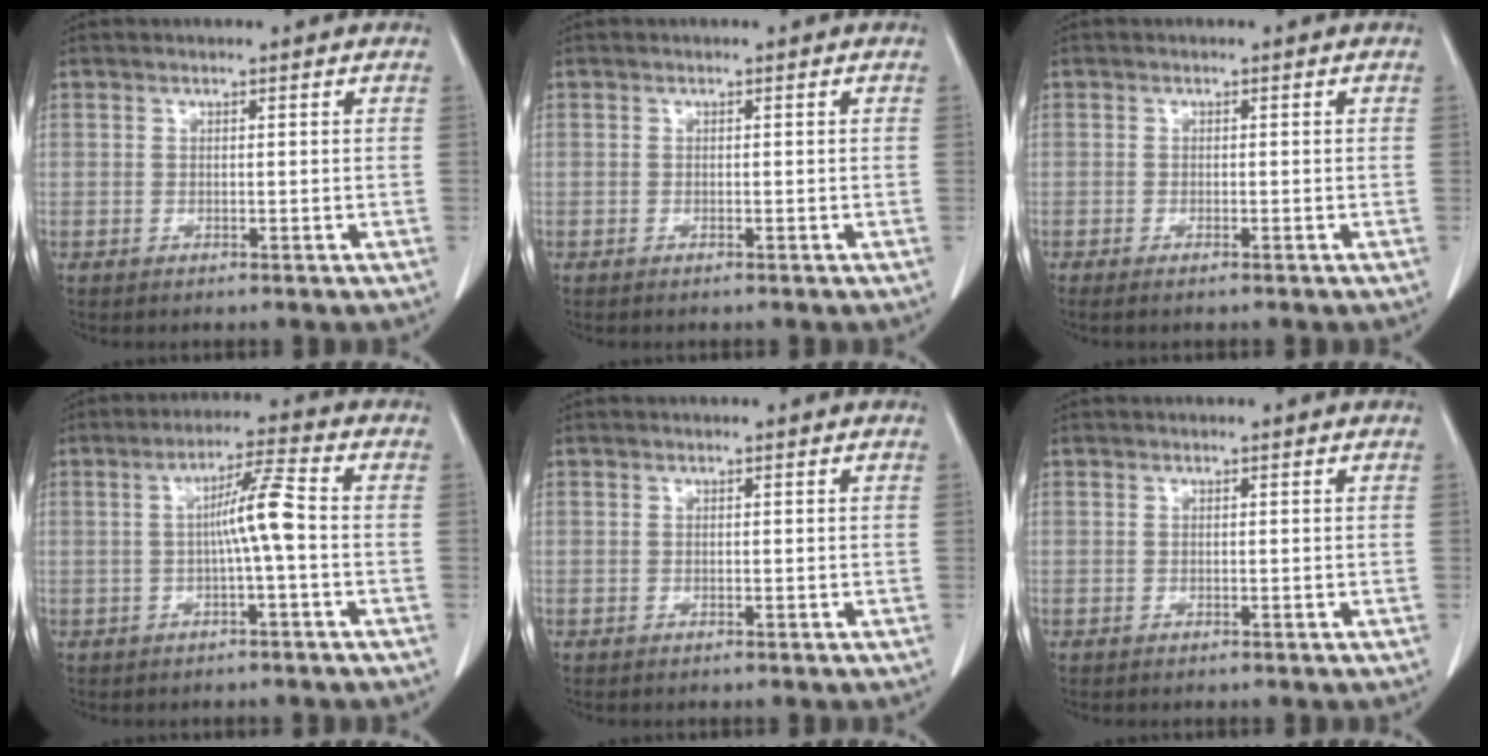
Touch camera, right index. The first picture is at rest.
{"total": 0.0}
{"total": 1.0, "force": [-0.7, 0.0, 0.7], "torque": [-0.012, -0.001, -0.012]}
{"total": 5.9, "force": [-0.4, -0.4, 5.8], "torque": [-0.100, 0.012, -0.008]}
{"total": 0.0}
{"total": 0.0}